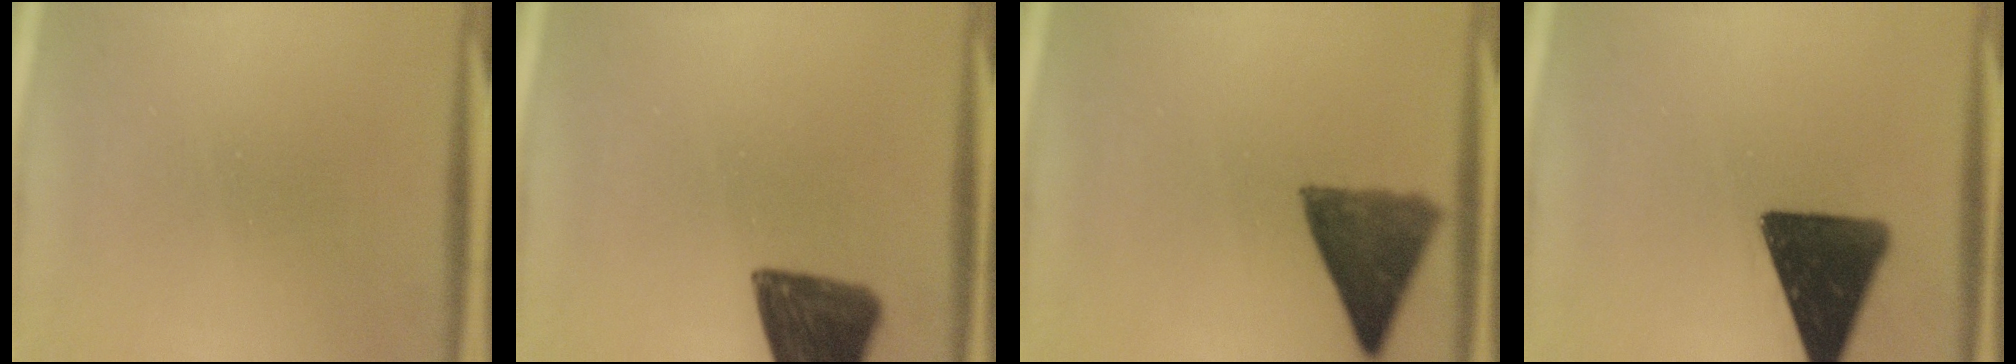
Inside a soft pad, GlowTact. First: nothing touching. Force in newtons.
{"total": 12.7}
{"total": 9.6}
{"total": 15.3}